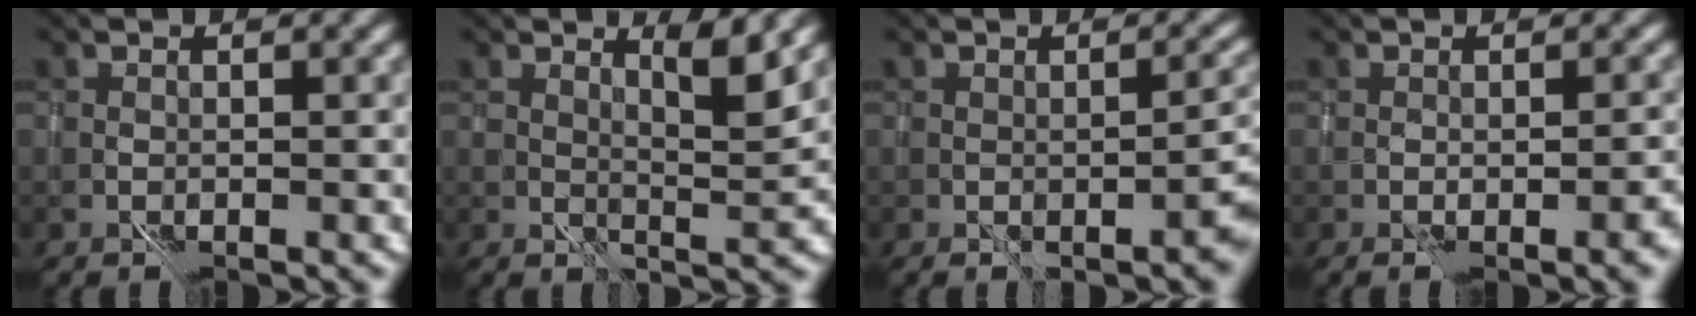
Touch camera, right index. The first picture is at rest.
{"total": 3.3, "force": [2.9, 0.0, 1.5], "torque": [-0.020, 0.002, 0.053]}
{"total": 2.5, "force": [-0.4, 0.5, 2.4], "torque": [-0.022, 0.014, 0.000]}
{"total": 3.3, "force": [-1.2, 1.0, 2.9], "torque": [-0.037, 0.001, -0.003]}